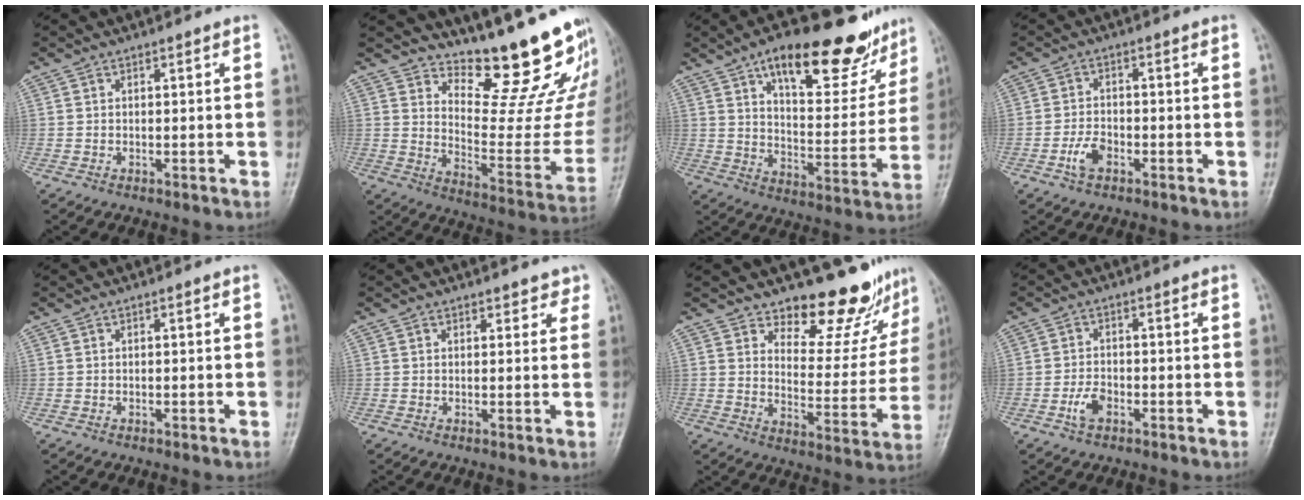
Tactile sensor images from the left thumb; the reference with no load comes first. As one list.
[{"total": 21.0, "force": [18.0, 4.5, 9.8], "torque": [-0.095, -0.176, 0.247]}, {"total": 22.3, "force": [14.7, 8.6, 14.4], "torque": [-0.151, -0.052, 0.220]}, {"total": 3.8, "force": [-1.9, 2.3, 2.5], "torque": [-0.047, 0.011, -0.037]}, {"total": 0.0}, {"total": 2.7, "force": [2.2, 1.4, 0.6], "torque": [0.023, -0.009, 0.019]}, {"total": 13.9, "force": [12.3, 4.9, 4.3], "torque": [-0.011, -0.112, 0.165]}, {"total": 3.4, "force": [-1.6, 2.0, 2.3], "torque": [-0.043, 0.009, -0.031]}]